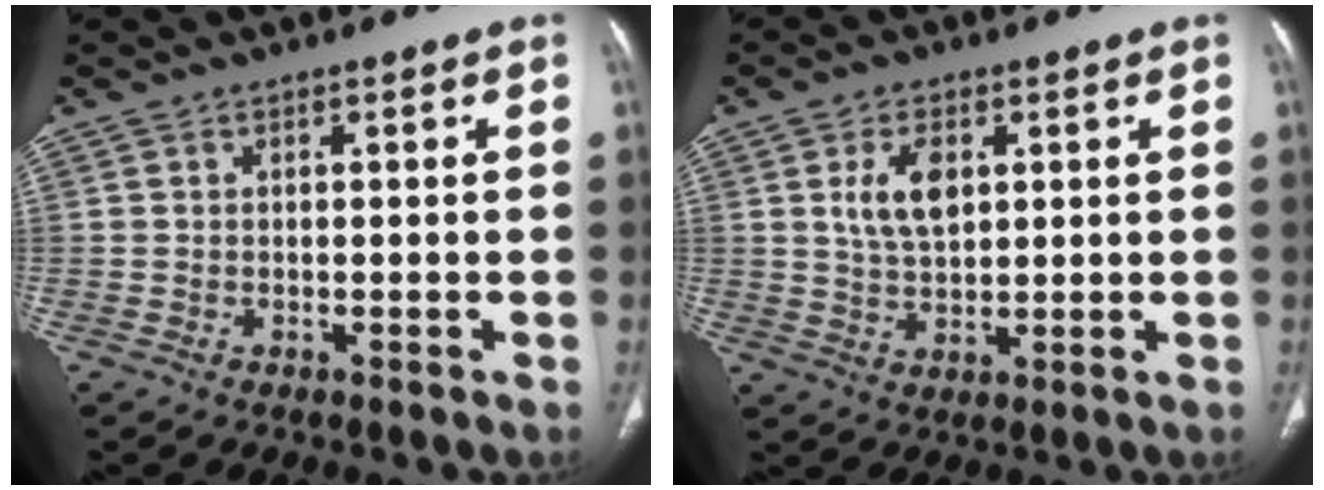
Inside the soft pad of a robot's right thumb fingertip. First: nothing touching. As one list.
[{"total": 7.2, "force": [2.1, 4.1, 5.5], "torque": [-0.094, -0.008, 0.044]}]